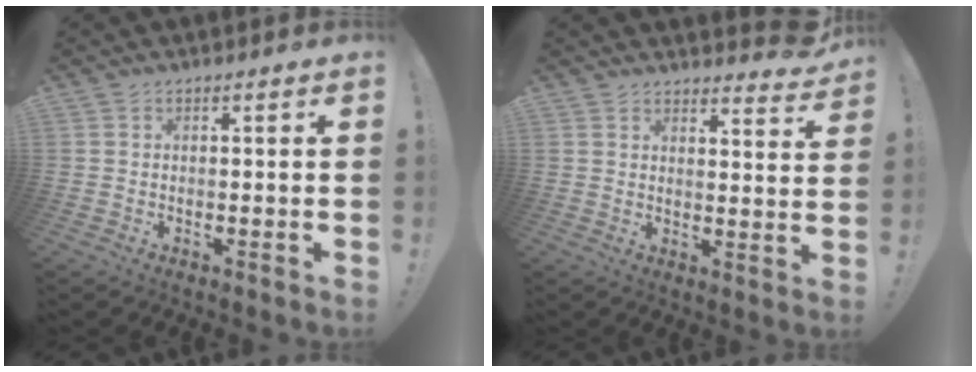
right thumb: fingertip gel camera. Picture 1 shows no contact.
{"total": 4.5, "force": [4.0, 1.4, 1.6], "torque": [-0.005, -0.039, 0.069]}